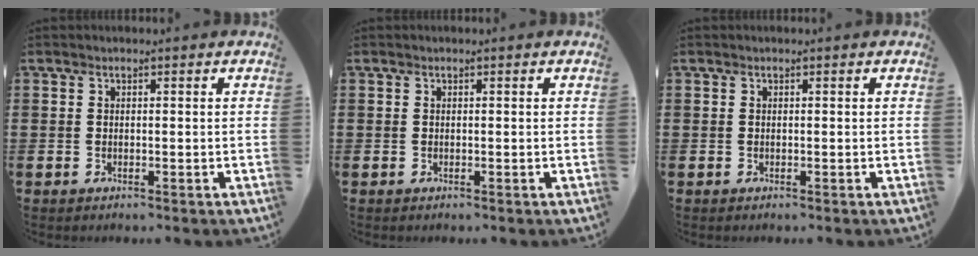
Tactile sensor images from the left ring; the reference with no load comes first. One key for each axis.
{"total": 0.0}
{"total": 0.0}